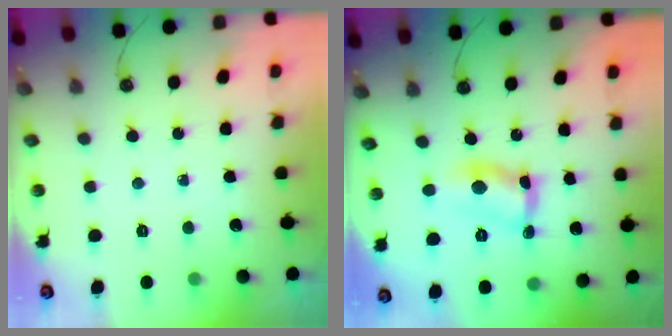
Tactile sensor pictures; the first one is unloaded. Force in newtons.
{"total": 7.3, "press": 7.3, "slide": 0.3}